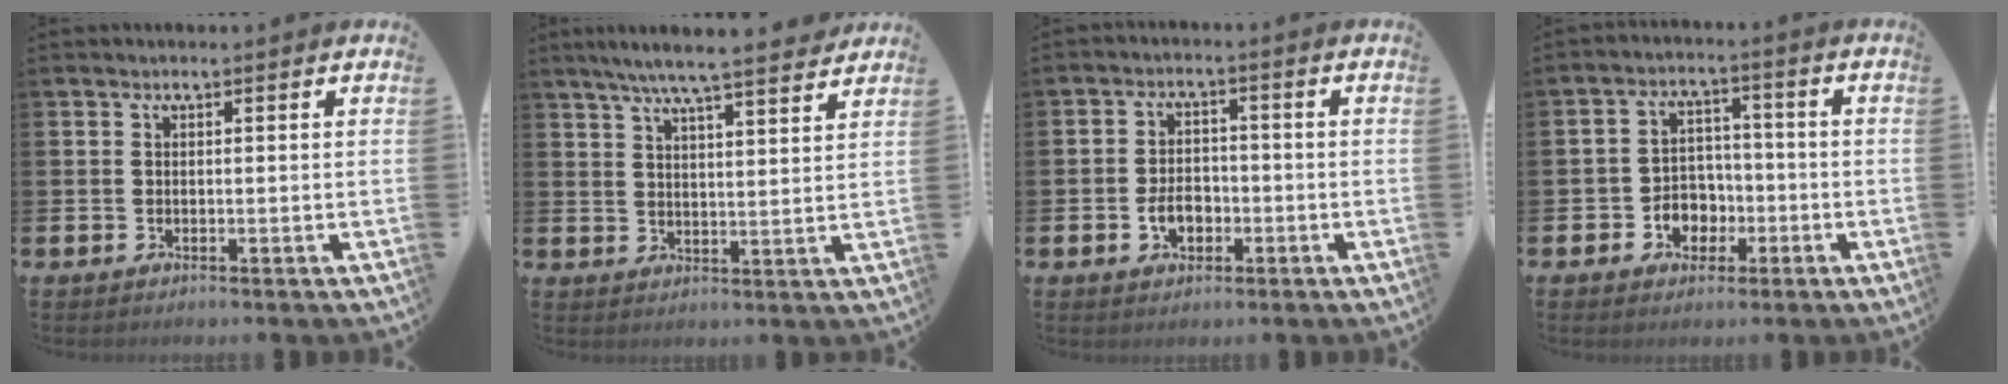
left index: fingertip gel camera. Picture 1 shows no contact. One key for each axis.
{"total": 7.0, "fx": 6.5, "fy": 0.0, "fz": 2.6, "tx": -0.066, "ty": -0.028, "tz": 0.113}
{"total": 3.7, "fx": -1.3, "fy": 2.6, "fz": 2.4, "tx": -0.029, "ty": -0.002, "tz": -0.029}
{"total": 4.3, "fx": -1.5, "fy": 3.9, "fz": 1.3, "tx": -0.026, "ty": 0.001, "tz": -0.034}